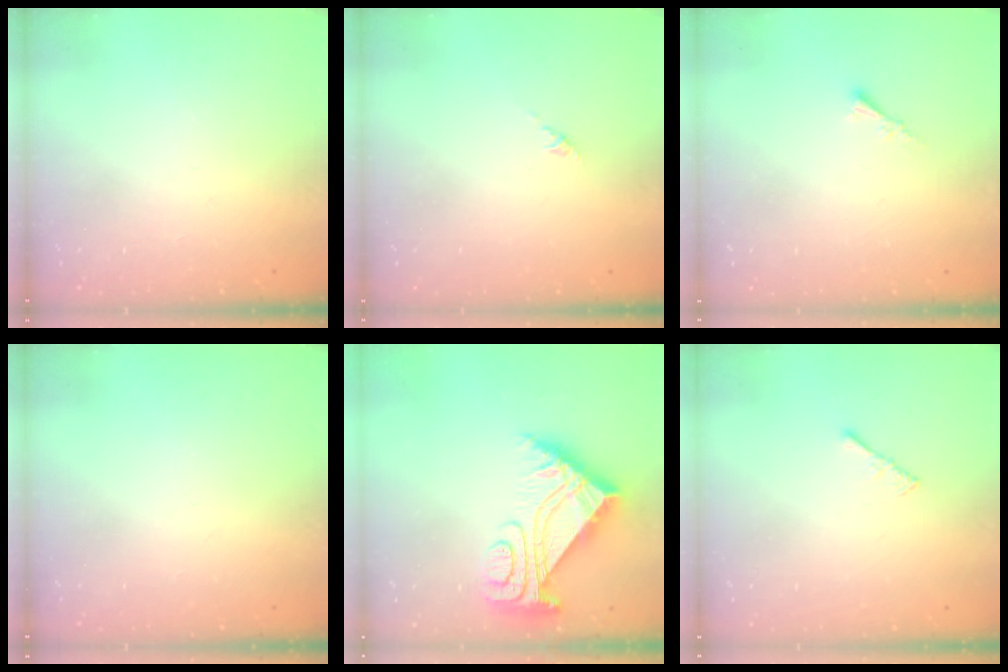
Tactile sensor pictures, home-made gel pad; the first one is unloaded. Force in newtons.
{"total": 0.6, "press": 0.4, "slide": 0.4}
{"total": 1.7, "press": 1.6, "slide": 0.4}
{"total": 0.0}
{"total": 9.5, "press": 9.4, "slide": 1.1}
{"total": 1.5, "press": 1.4, "slide": 0.4}